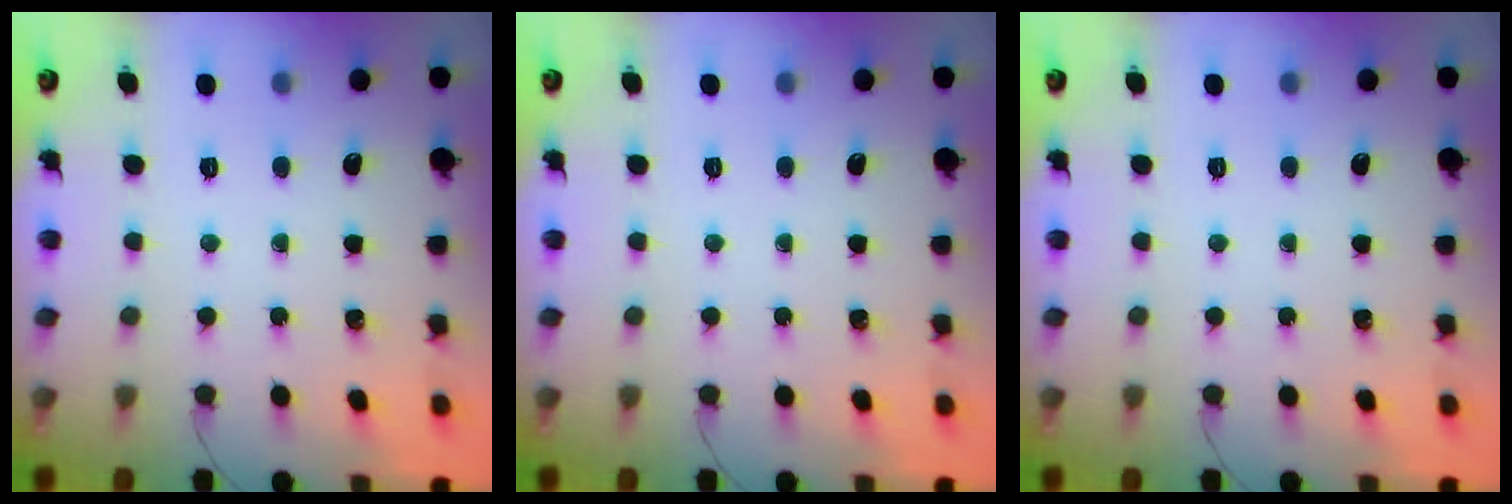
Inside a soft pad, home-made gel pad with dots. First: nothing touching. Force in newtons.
{"total": 0.0}
{"total": 0.0}